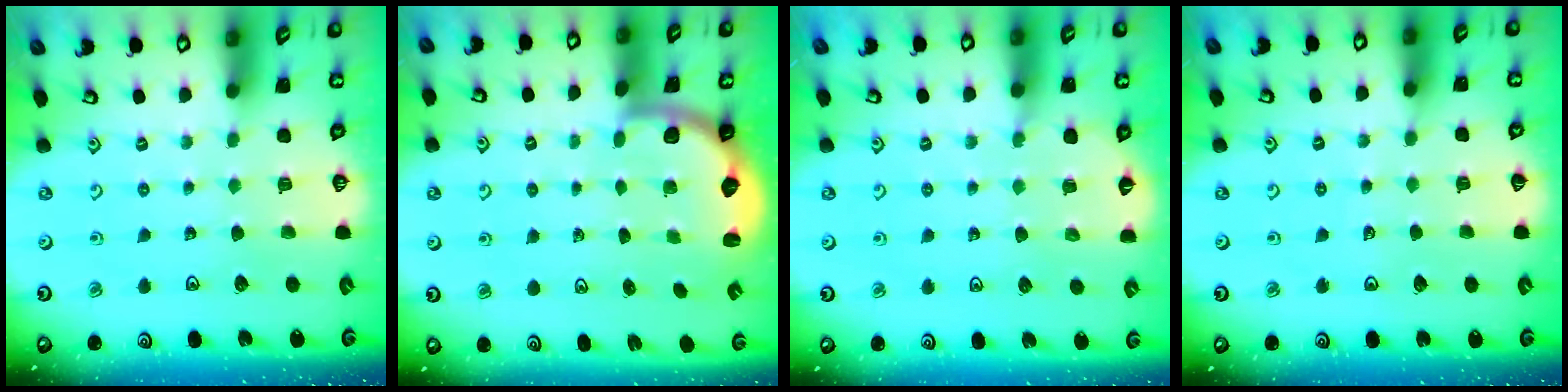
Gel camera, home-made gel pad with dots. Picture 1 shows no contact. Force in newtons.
{"total": 2.4, "press": 2.1, "slide": 1.2}
{"total": 4.8, "press": 4.6, "slide": 1.3}
{"total": 1.9, "press": 1.9, "slide": 0.2}